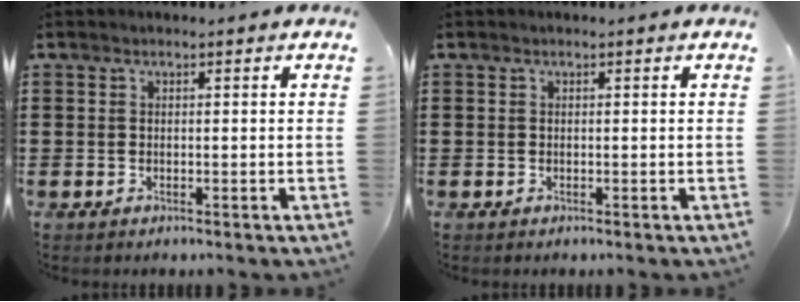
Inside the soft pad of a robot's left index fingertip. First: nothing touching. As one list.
[{"total": 0.0}]